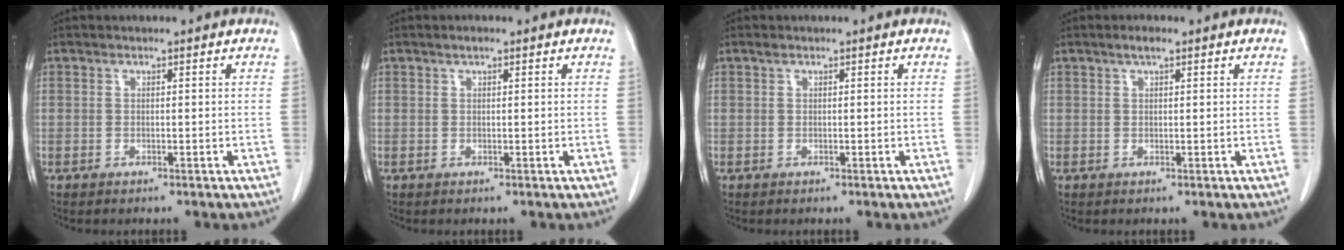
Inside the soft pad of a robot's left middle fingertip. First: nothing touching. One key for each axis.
{"total": 0.9, "fx": 0.6, "fy": 0.2, "fz": 0.6, "tx": -0.014, "ty": 0.004, "tz": 0.010}
{"total": 0.0}
{"total": 1.5, "fx": 1.0, "fy": 0.3, "fz": 1.1, "tx": -0.025, "ty": 0.005, "tz": 0.017}